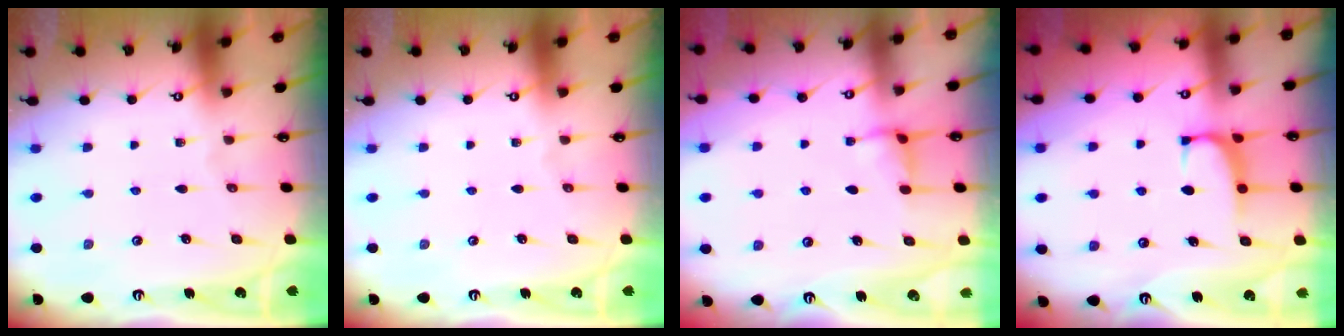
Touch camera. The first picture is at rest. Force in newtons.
{"total": 0.0}
{"total": 2.4, "press": 2.3, "slide": 0.5}
{"total": 1.5, "press": 1.4, "slide": 0.7}